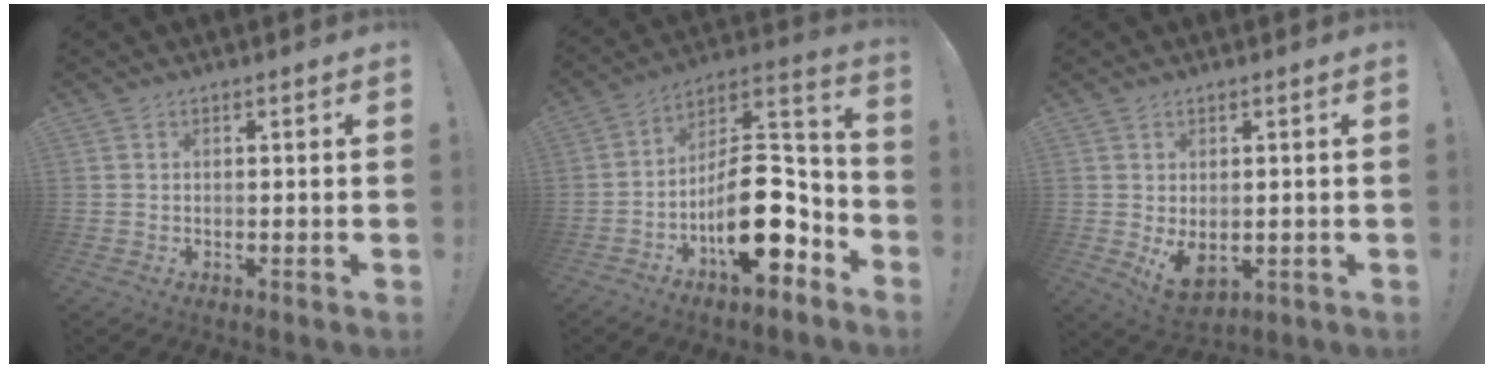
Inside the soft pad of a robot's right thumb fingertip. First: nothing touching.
{"total": 20.5, "force": [-6.6, 10.0, 16.6], "torque": [-0.271, 0.038, -0.097]}
{"total": 5.7, "force": [0.7, 3.5, 4.4], "torque": [-0.070, -0.009, 0.020]}